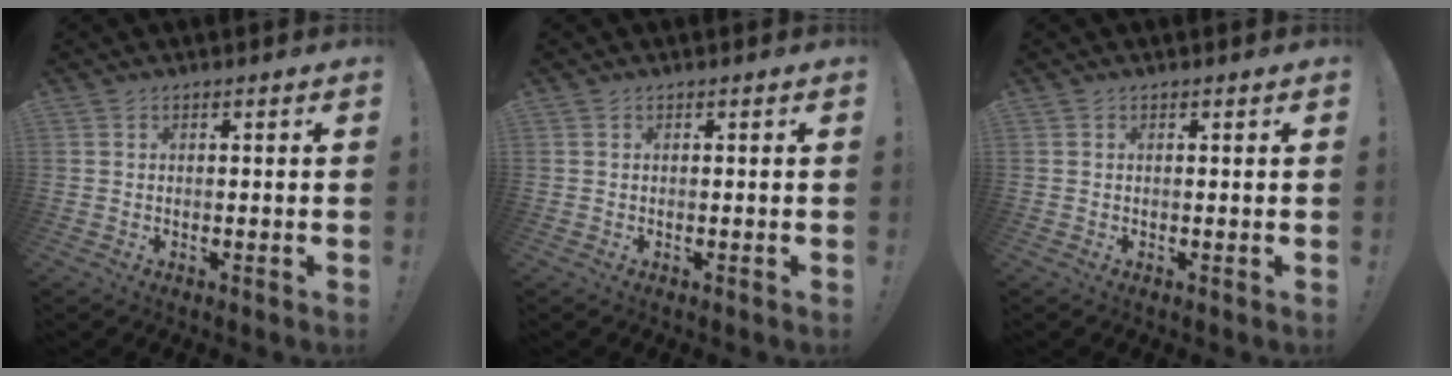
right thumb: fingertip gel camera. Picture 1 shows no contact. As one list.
[{"total": 0.0}, {"total": 0.0}]